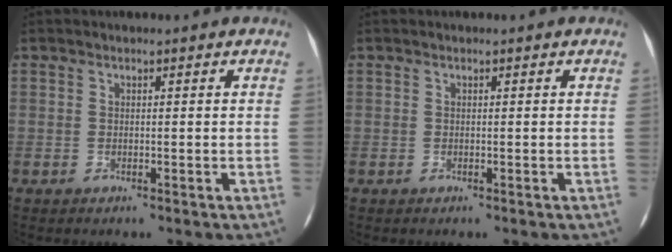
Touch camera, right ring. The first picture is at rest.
{"total": 0.0}